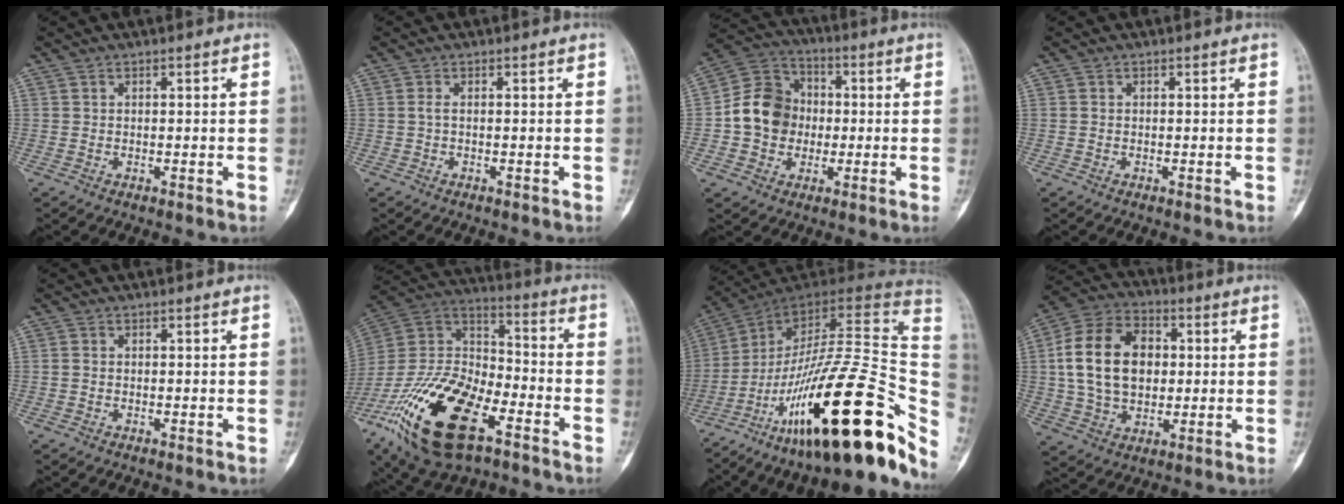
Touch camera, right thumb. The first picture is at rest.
{"total": 0.7, "force": [0.0, 0.2, 0.7], "torque": [-0.016, 0.001, -0.002]}
{"total": 11.8, "force": [-0.8, 10.3, 5.8], "torque": [-0.081, 0.030, -0.024]}
{"total": 0.0}
{"total": 0.6, "force": [-0.1, 0.4, 0.4], "torque": [-0.011, 0.000, -0.005]}
{"total": 27.4, "force": [-13.5, 13.1, 19.9], "torque": [-0.448, 0.032, -0.245]}
{"total": 37.9, "force": [-15.9, 10.8, 32.7], "torque": [-0.416, 0.062, -0.254]}
{"total": 17.2, "force": [1.9, 12.1, 12.1], "torque": [-0.201, 0.019, 0.032]}